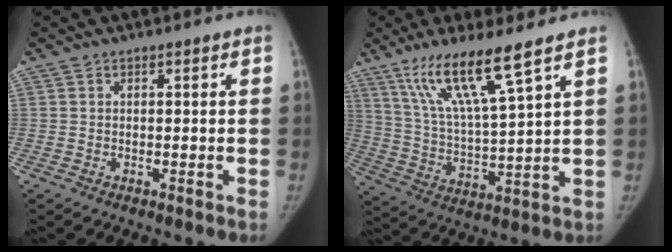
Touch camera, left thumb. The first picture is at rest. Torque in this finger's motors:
{"motor_torque": [0.06, 0.12, 1.41, -1.36, 0.13]}